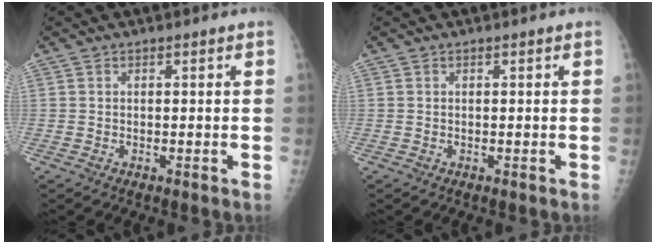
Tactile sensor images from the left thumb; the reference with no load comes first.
{"total": 0.0}